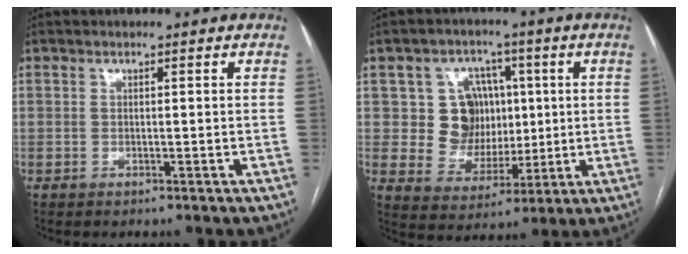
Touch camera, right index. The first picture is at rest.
{"total": 9.3, "force": [1.7, 8.5, 3.5], "torque": [-0.061, 0.025, 0.041]}